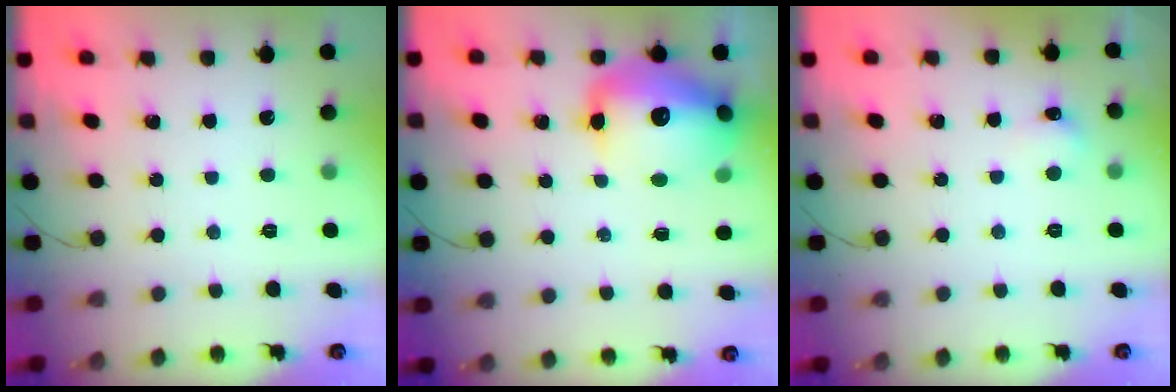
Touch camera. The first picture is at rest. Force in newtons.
{"total": 17.3, "press": 16.8, "slide": 3.9}
{"total": 5.0, "press": 4.7, "slide": 1.5}